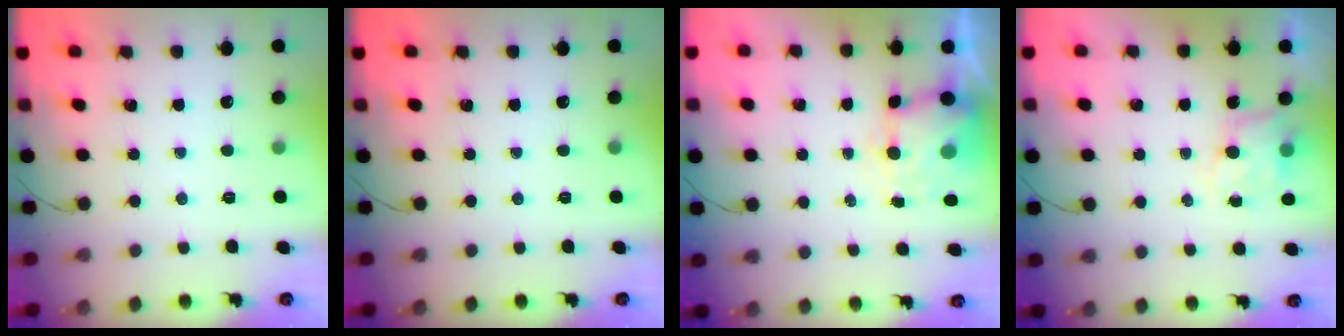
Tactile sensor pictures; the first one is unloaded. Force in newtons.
{"total": 0.0}
{"total": 6.3, "press": 6.2, "slide": 1.0}
{"total": 6.2, "press": 6.2, "slide": 0.8}